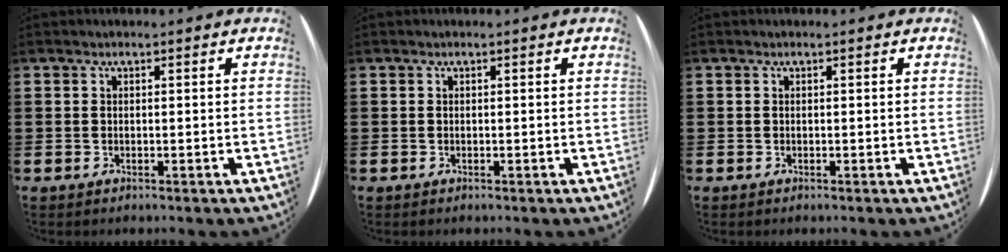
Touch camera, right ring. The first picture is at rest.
{"total": 0.0}
{"total": 0.0}